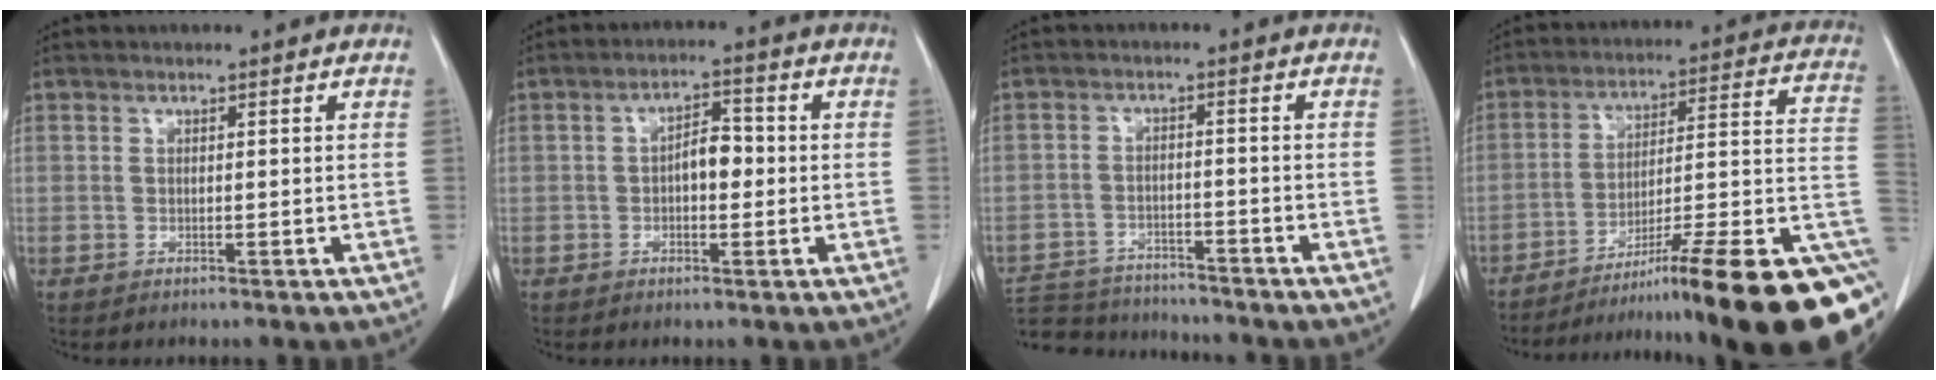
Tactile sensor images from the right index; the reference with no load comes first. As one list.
[{"total": 4.3, "force": [-0.4, 2.0, 3.8], "torque": [-0.060, 0.013, -0.007]}, {"total": 12.1, "force": [-11.3, 3.0, 3.1], "torque": [-0.054, 0.001, -0.170]}, {"total": 25.4, "force": [-15.6, 1.4, 20.0], "torque": [-0.172, 0.014, -0.233]}]